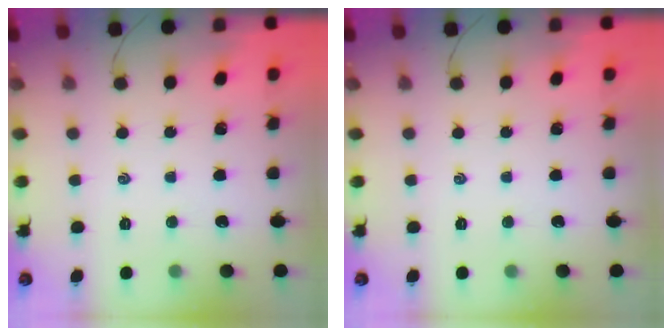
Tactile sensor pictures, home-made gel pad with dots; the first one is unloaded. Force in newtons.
{"total": 0.0}